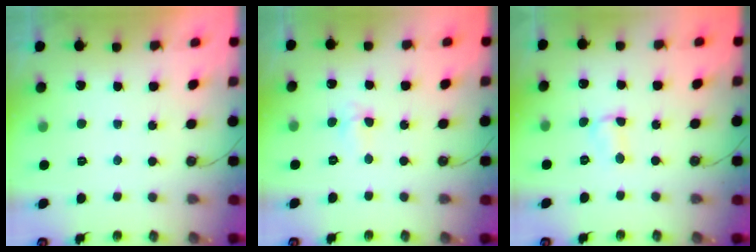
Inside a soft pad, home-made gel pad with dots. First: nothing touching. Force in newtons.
{"total": 3.6, "press": 1.9, "slide": 3.0}
{"total": 2.8, "press": 2.8, "slide": 0.5}